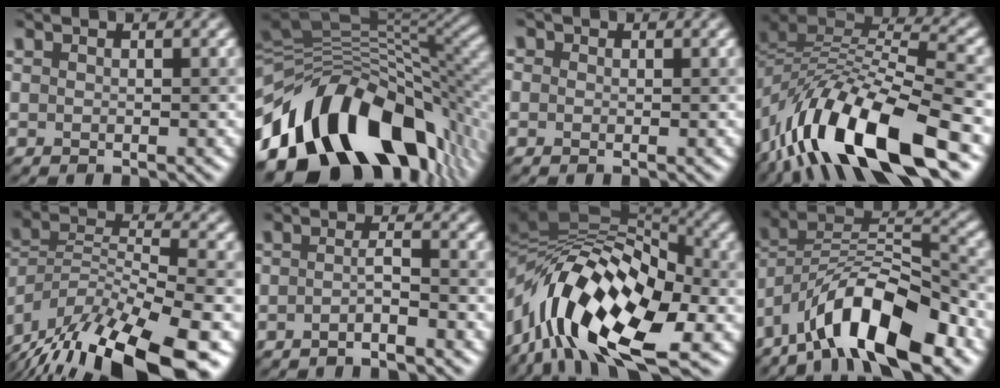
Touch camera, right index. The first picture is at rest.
{"total": 16.0, "force": [-5.2, 9.3, 11.9], "torque": [-0.190, 0.018, -0.090]}
{"total": 1.1, "force": [0.5, 0.9, 0.1], "torque": [0.000, 0.008, -0.007]}
{"total": 13.3, "force": [-7.2, 4.5, 10.2], "torque": [-0.188, 0.008, -0.134]}
{"total": 15.6, "force": [-11.1, 4.9, 9.8], "torque": [-0.181, 0.008, -0.177]}
{"total": 2.0, "force": [-1.2, 0.3, 1.6], "torque": [-0.021, 0.011, -0.026]}
{"total": 15.8, "force": [-3.9, 8.0, 13.0], "torque": [-0.219, 0.030, -0.082]}
{"total": 11.7, "force": [-7.3, 4.3, 8.1], "torque": [-0.120, 0.023, -0.143]}